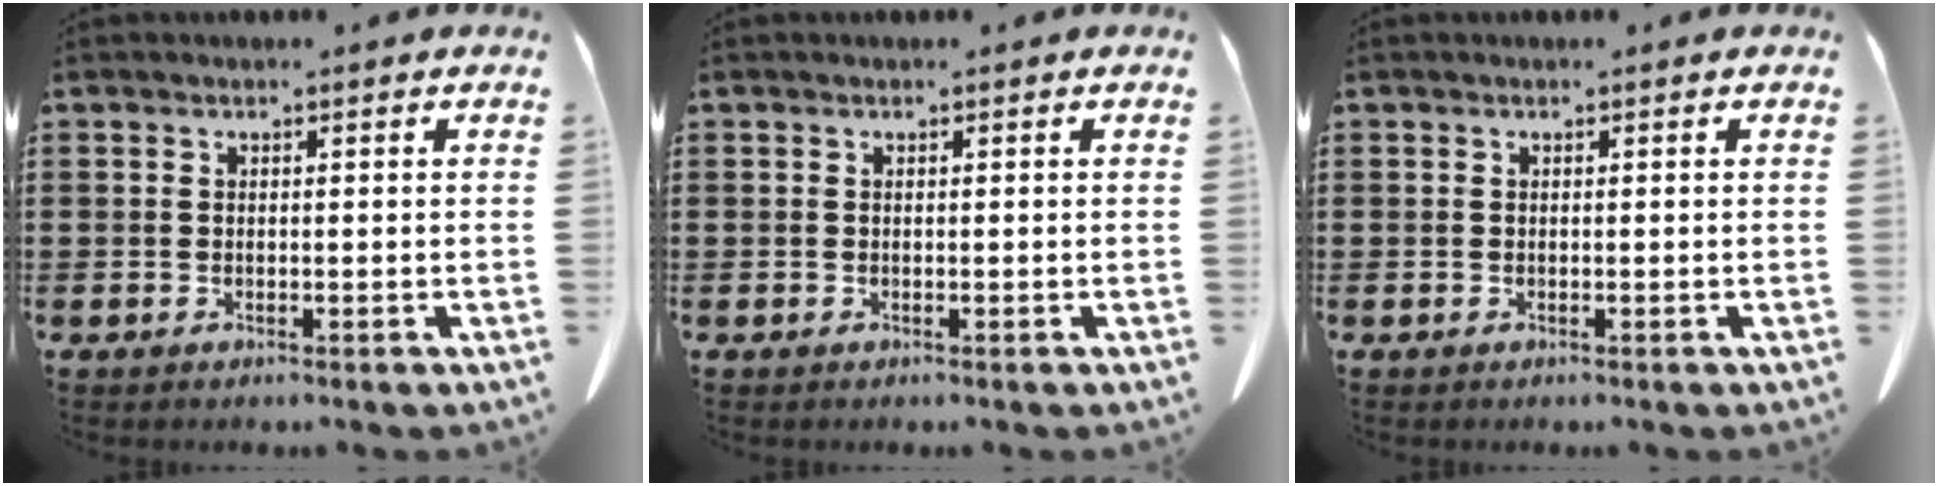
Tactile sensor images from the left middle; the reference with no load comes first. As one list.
[{"total": 0.0}, {"total": 0.0}]